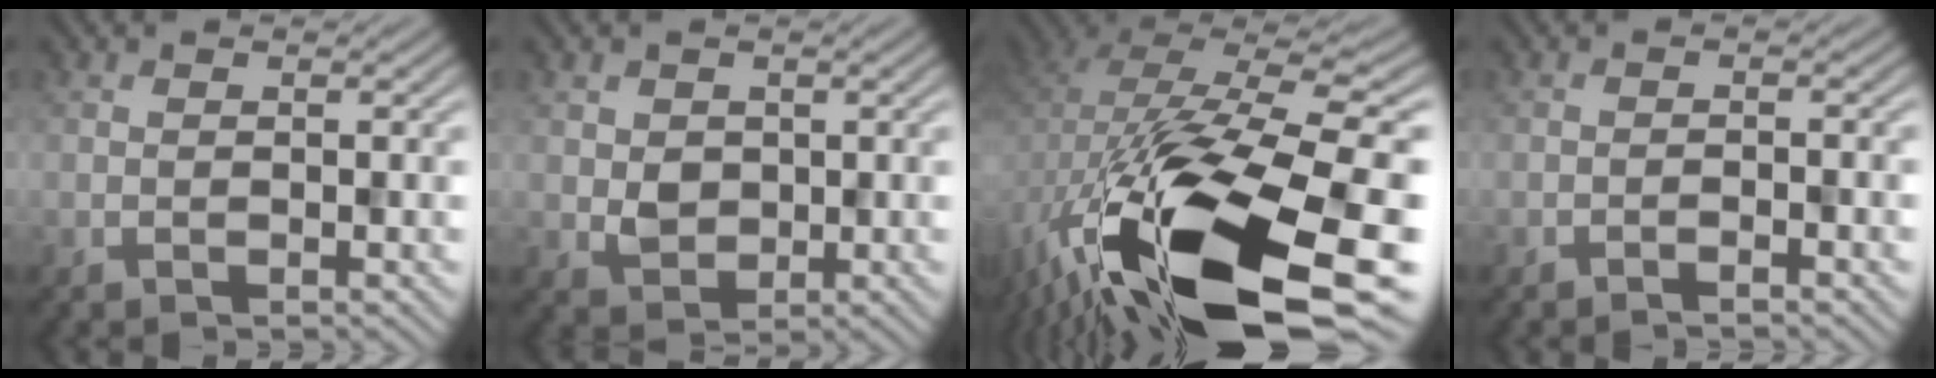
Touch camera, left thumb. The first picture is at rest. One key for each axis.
{"total": 2.0, "fx": 0.9, "fy": 1.8, "fz": -0.3, "tx": -0.006, "ty": -0.006, "tz": 0.022}
{"total": 18.7, "fx": -8.9, "fy": 8.5, "fz": 14.1, "tx": -0.307, "ty": -0.053, "tz": -0.116}
{"total": 2.0, "fx": -1.7, "fy": -0.1, "fz": 1.0, "tx": -0.016, "ty": 0.011, "tz": -0.031}